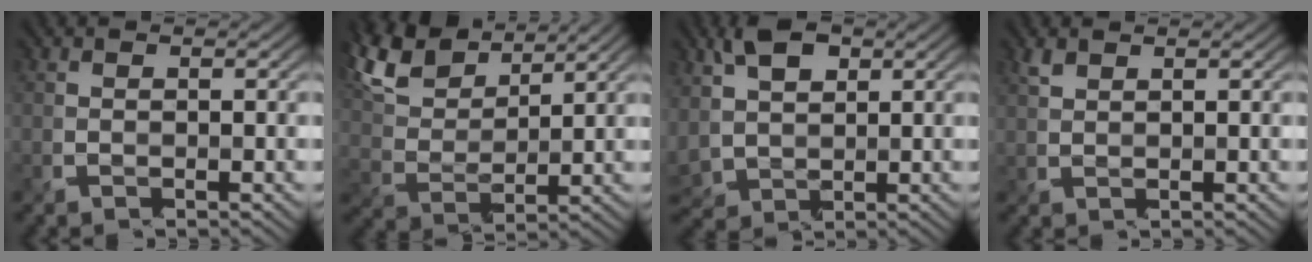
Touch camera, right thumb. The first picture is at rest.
{"total": 10.7, "force": [7.6, 3.6, 6.7], "torque": [-0.190, 0.024, 0.153]}
{"total": 6.9, "force": [2.4, 4.1, 5.0], "torque": [-0.131, -0.002, 0.056]}
{"total": 1.4, "force": [1.2, -0.1, 0.7], "torque": [-0.024, -0.001, 0.035]}